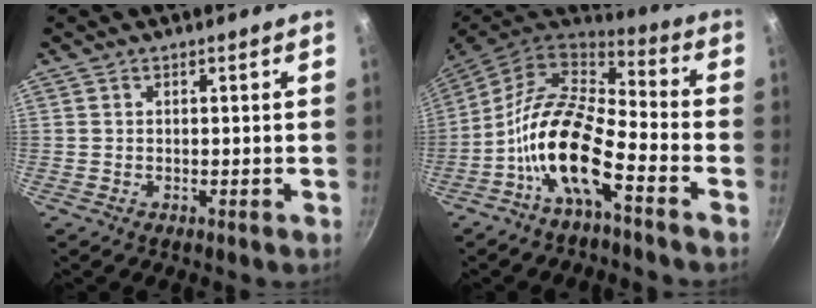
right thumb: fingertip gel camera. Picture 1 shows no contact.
{"total": 15.9, "force": [-6.6, 6.2, 13.1], "torque": [-0.240, 0.059, -0.143]}